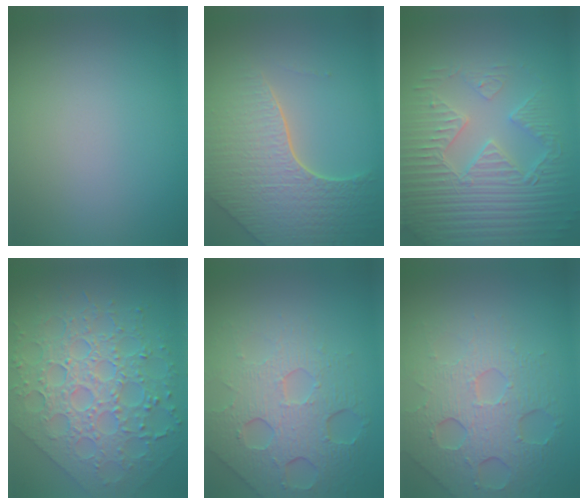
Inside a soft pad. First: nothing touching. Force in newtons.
{"total": 8.2, "press": 5.9, "slide": 5.8}
{"total": 6.6, "press": 5.5, "slide": 3.6}
{"total": 7.6, "press": 6.3, "slide": 4.3}
{"total": 7.1, "press": 5.0, "slide": 5.0}
{"total": 6.3, "press": 4.7, "slide": 4.2}